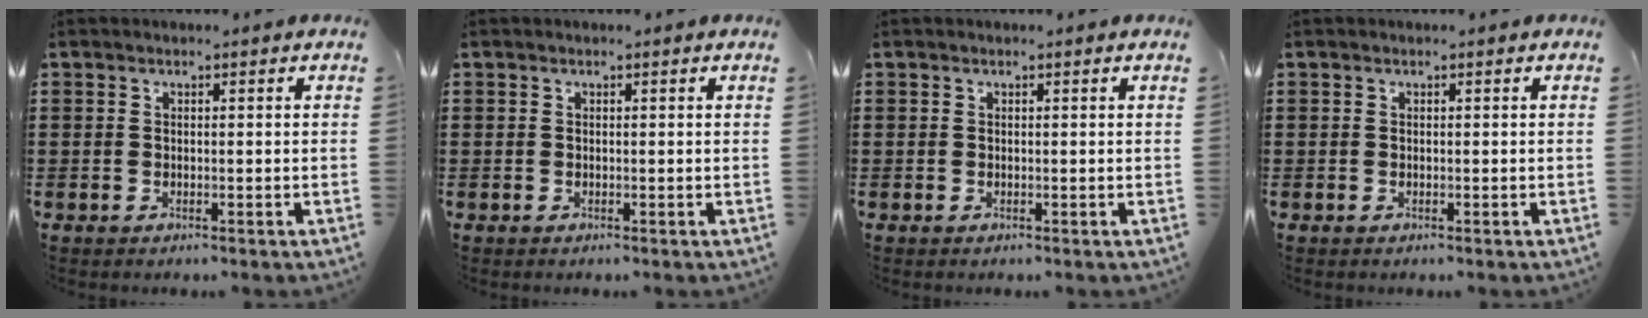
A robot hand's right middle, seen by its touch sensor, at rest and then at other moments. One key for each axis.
{"total": 0.0}
{"total": 0.0}
{"total": 0.0}